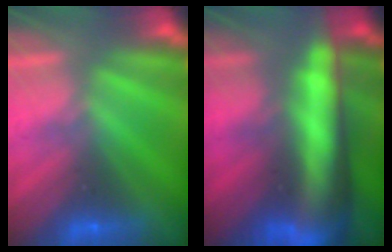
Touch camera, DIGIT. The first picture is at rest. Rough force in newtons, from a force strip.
{"total": 8.8}